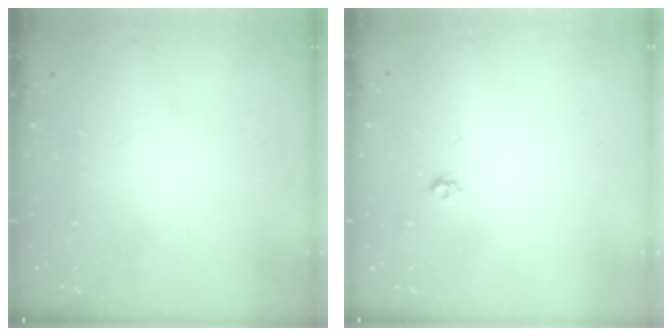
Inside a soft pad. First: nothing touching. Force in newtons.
{"total": 3.7, "press": 3.6, "slide": 0.7}